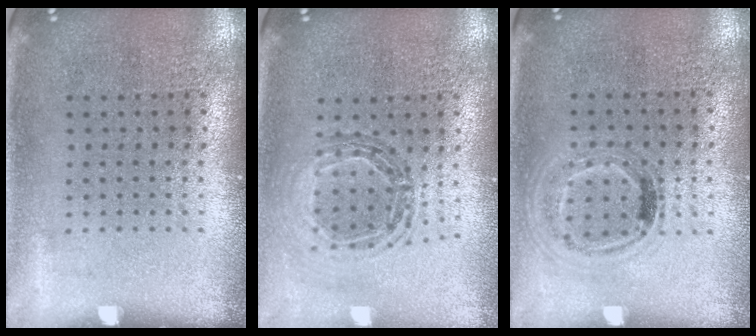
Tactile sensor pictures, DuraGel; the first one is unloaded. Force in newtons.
{"total": 0.8, "press": 0.8, "slide": 0.1}
{"total": 0.9, "press": 0.9, "slide": 0.3}